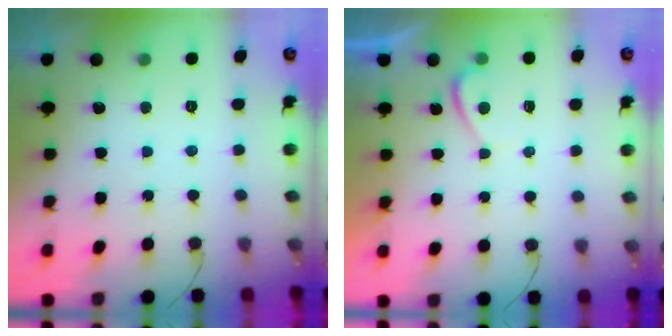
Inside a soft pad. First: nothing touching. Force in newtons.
{"total": 0.0}